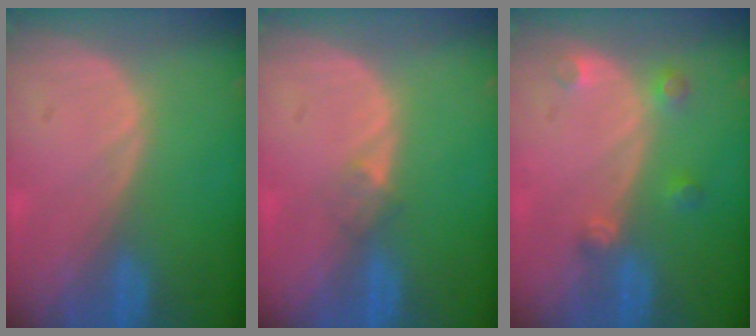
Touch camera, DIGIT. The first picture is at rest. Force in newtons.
{"total": 1.5, "press": 1.2, "slide": 1.0}
{"total": 2.6, "press": 2.6, "slide": 0.2}